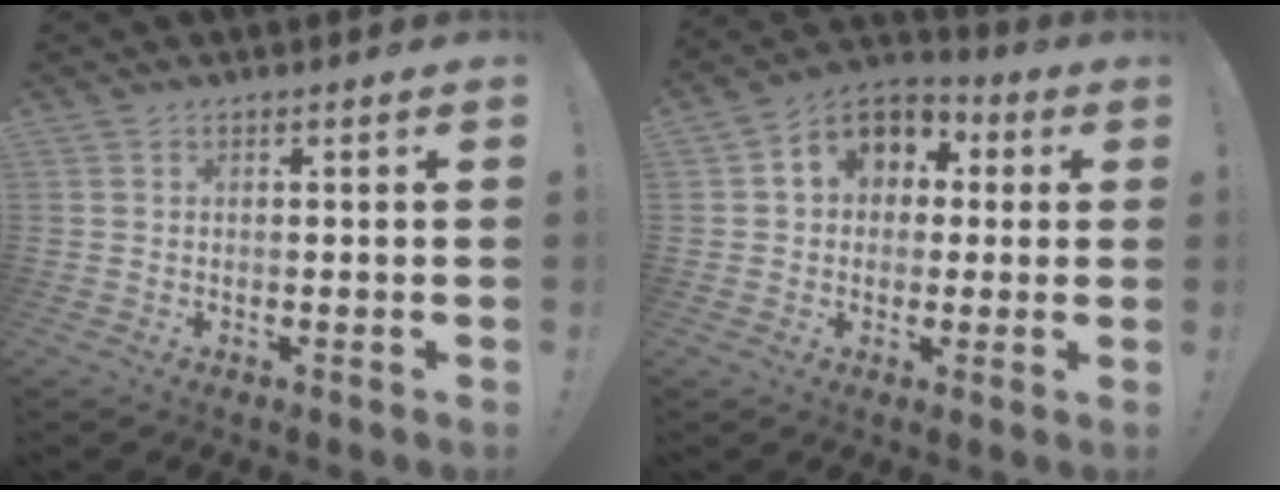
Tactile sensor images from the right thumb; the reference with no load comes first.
{"total": 8.7, "force": [1.9, 7.7, 3.6], "torque": [-0.050, -0.003, 0.041]}